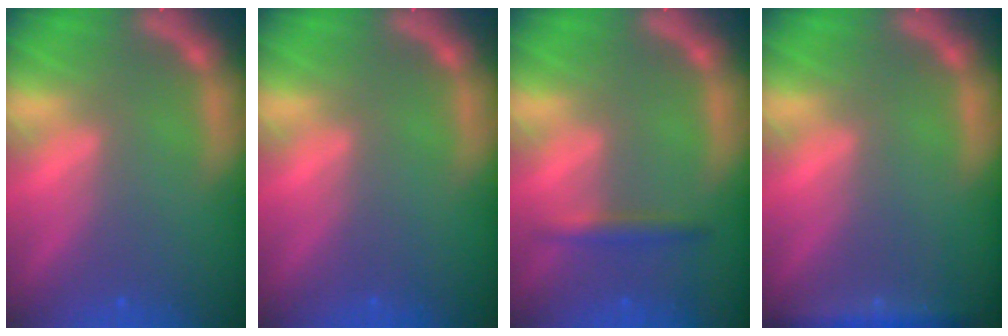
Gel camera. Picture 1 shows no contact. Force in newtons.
{"total": 0.0}
{"total": 1.9}
{"total": 3.0}